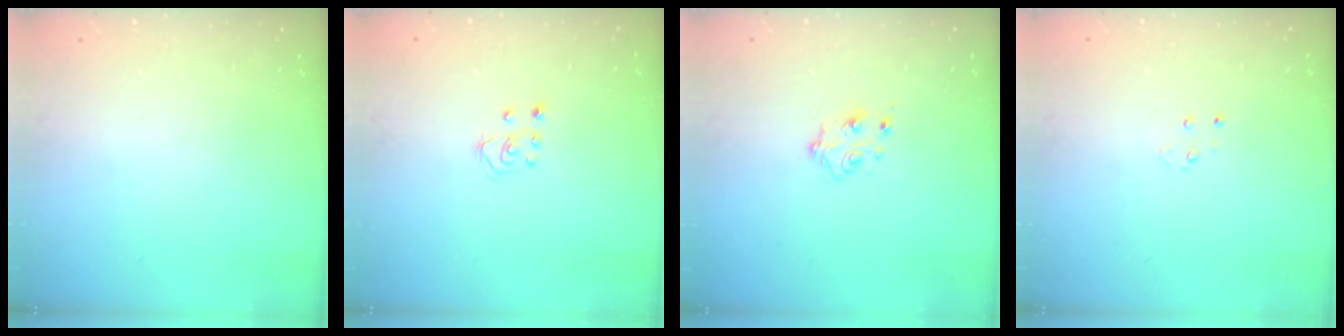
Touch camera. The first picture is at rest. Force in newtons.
{"total": 4.2, "press": 4.2, "slide": 0.3}
{"total": 4.8, "press": 4.8, "slide": 0.4}
{"total": 3.3, "press": 3.2, "slide": 0.4}